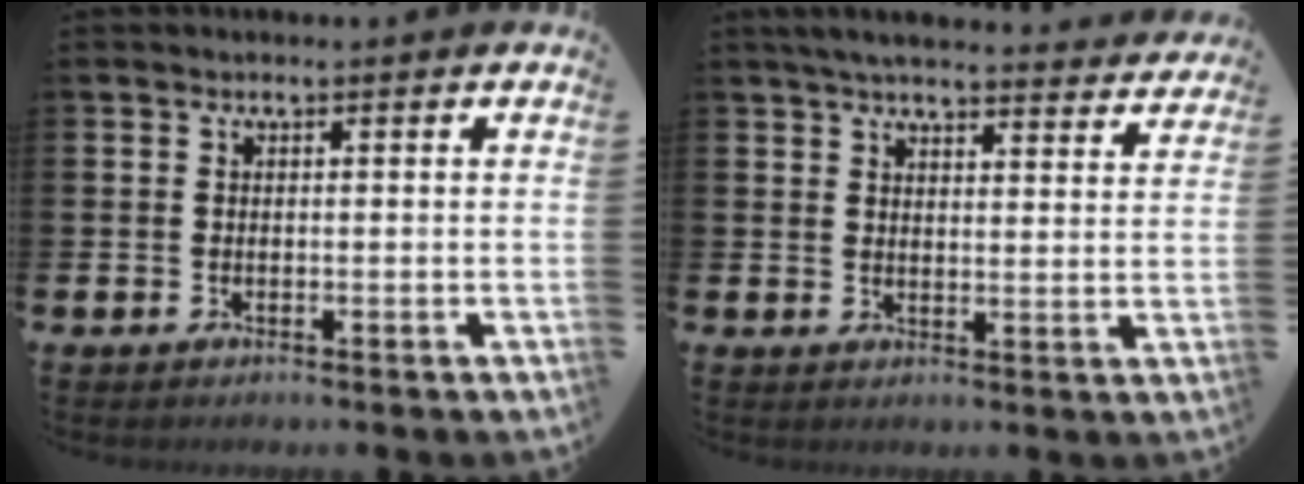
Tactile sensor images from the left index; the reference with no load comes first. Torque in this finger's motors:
{"motor_torque": [0.98, -1.16, 0.19, 0.10]}